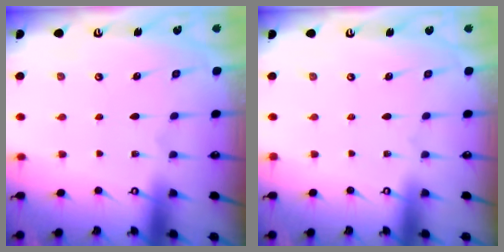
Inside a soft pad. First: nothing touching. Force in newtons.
{"total": 0.0}